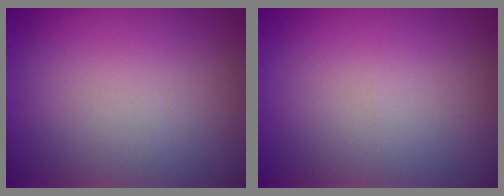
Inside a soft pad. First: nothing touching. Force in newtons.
{"total": 0.0}